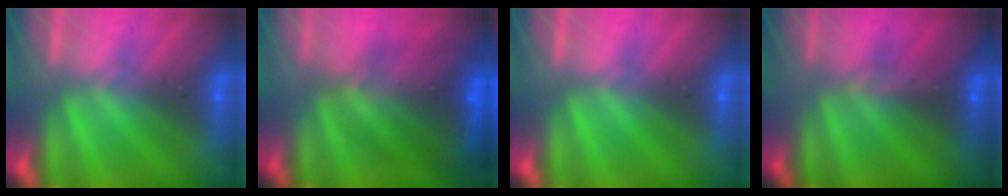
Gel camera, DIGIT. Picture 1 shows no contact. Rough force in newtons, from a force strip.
{"total": 7.5}
{"total": 0.0}
{"total": 2.9}